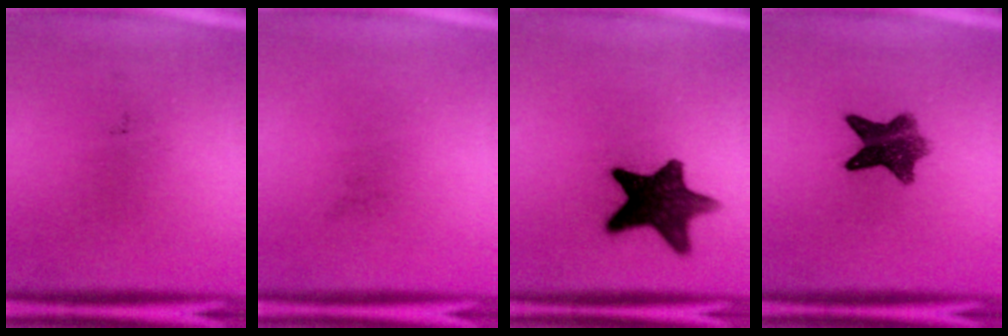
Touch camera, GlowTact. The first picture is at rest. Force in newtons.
{"total": 0.0}
{"total": 13.2}
{"total": 8.0}